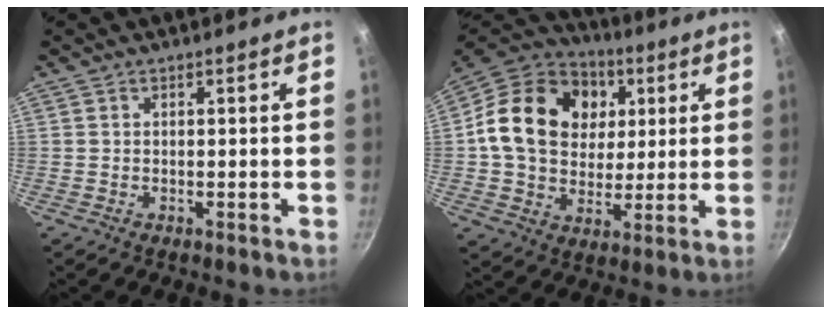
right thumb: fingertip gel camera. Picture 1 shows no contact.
{"total": 22.2, "force": [4.5, 17.3, 13.1], "torque": [-0.210, 0.013, 0.071]}